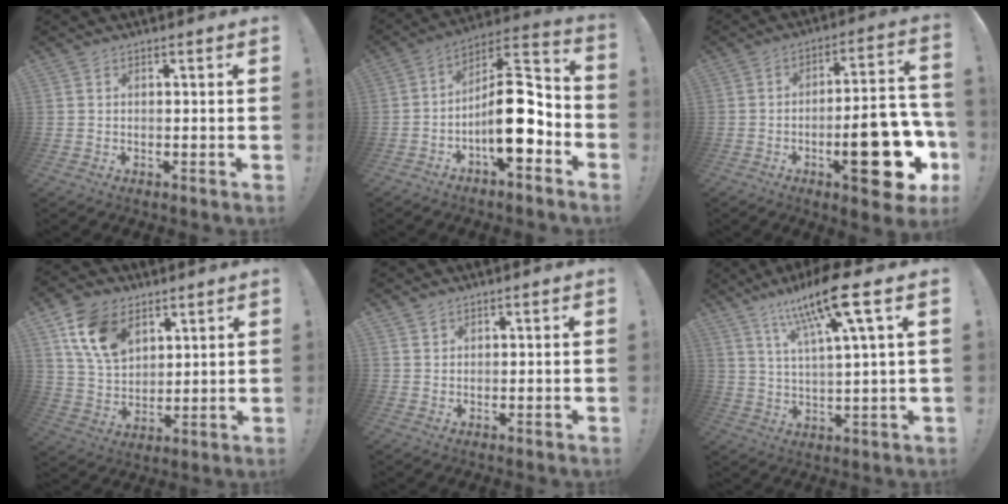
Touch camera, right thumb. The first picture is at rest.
{"total": 17.4, "force": [-4.3, 7.1, 15.3], "torque": [-0.243, 0.021, -0.065]}
{"total": 23.3, "force": [-8.3, 8.2, 20.2], "torque": [-0.259, 0.041, -0.117]}
{"total": 14.3, "force": [7.5, 9.4, 7.7], "torque": [-0.134, -0.022, 0.149]}
{"total": 1.4, "force": [1.2, 0.6, 0.3], "torque": [-0.006, -0.005, 0.023]}
{"total": 14.5, "force": [8.3, 1.4, 11.8], "torque": [-0.213, -0.033, 0.126]}